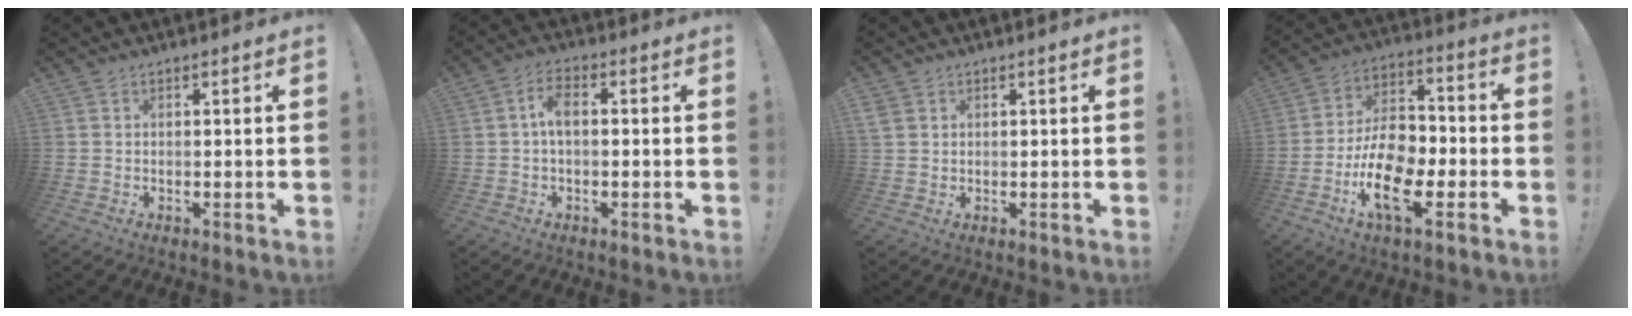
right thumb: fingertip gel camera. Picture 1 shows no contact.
{"total": 5.2, "force": [0.2, 2.6, 4.5], "torque": [-0.088, 0.010, 0.003]}
{"total": 3.0, "force": [1.5, 2.5, 0.9], "torque": [-0.013, -0.003, 0.030]}
{"total": 17.1, "force": [-6.7, 9.1, 12.9], "torque": [-0.242, 0.032, -0.110]}